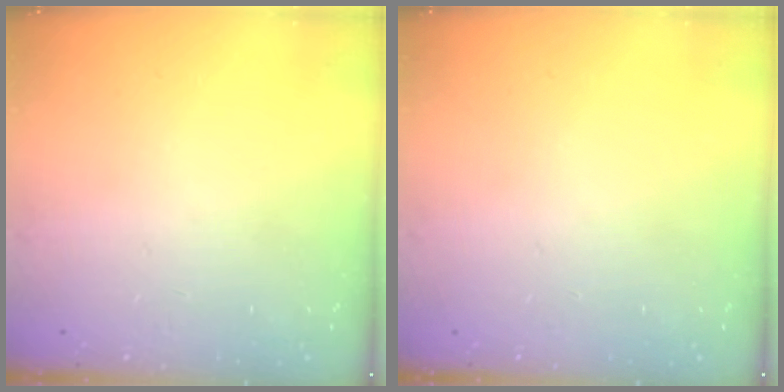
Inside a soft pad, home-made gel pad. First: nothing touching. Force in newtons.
{"total": 0.0}